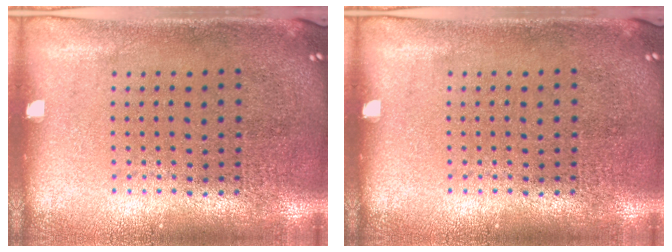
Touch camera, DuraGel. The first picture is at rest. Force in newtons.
{"total": 0.0}